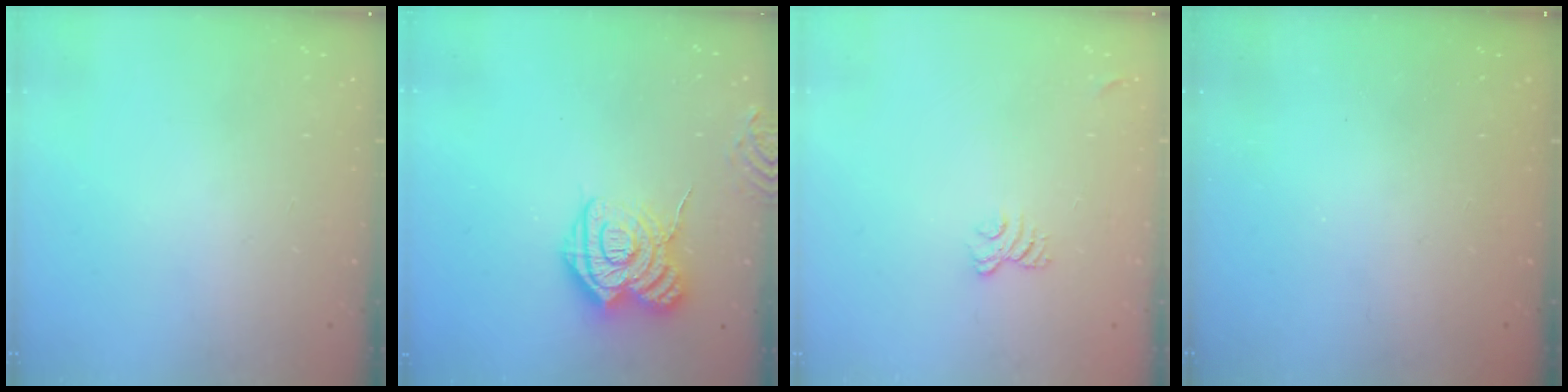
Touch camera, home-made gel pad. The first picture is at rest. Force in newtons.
{"total": 14.2, "press": 14.2, "slide": 1.1}
{"total": 3.4, "press": 3.1, "slide": 1.2}
{"total": 2.3, "press": 2.2, "slide": 0.7}